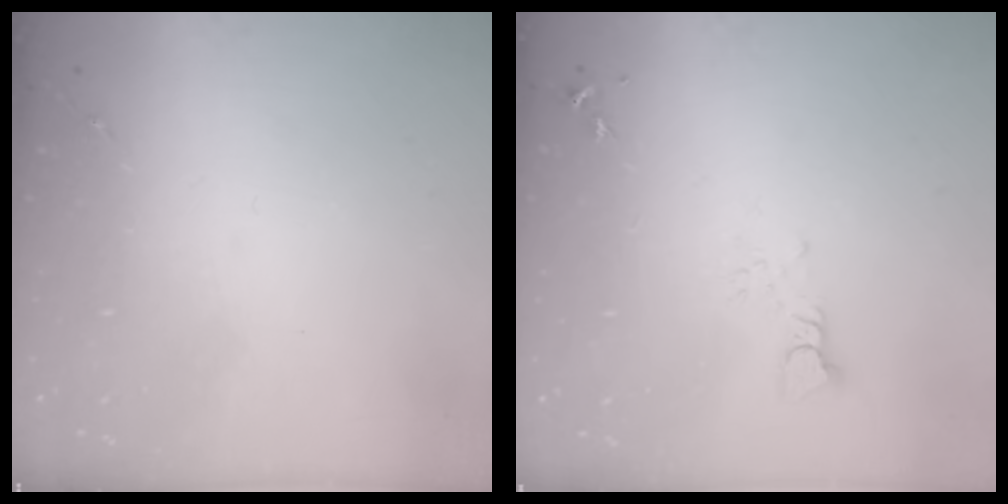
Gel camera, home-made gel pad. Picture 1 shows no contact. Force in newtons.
{"total": 3.2, "press": 3.1, "slide": 0.4}